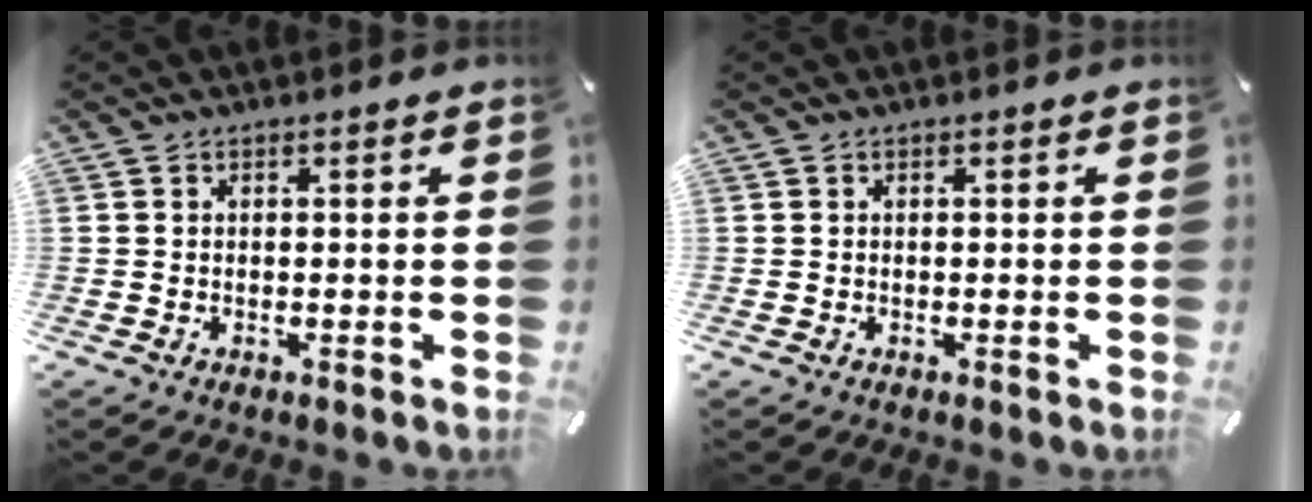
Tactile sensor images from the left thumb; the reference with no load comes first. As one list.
[{"total": 0.0}]